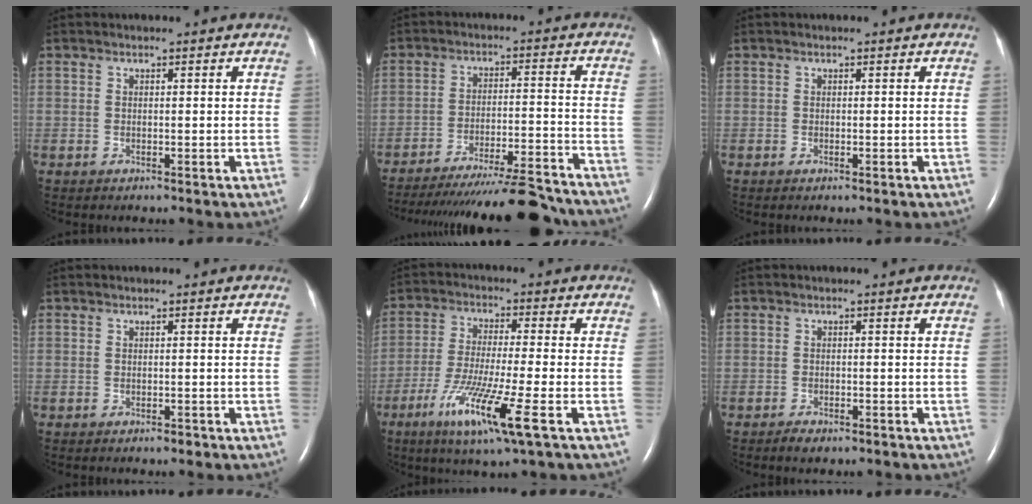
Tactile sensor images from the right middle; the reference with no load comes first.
{"total": 22.2, "force": [-20.5, 1.0, 8.4], "torque": [-0.111, -0.027, -0.287]}
{"total": 0.0}
{"total": 0.7, "force": [-0.5, 0.3, 0.4], "torque": [-0.009, -0.001, -0.004]}
{"total": 11.8, "force": [-5.5, -0.2, 10.5], "torque": [-0.211, -0.033, -0.098]}
{"total": 2.1, "force": [-1.6, 0.8, 1.1], "torque": [-0.023, -0.003, -0.020]}